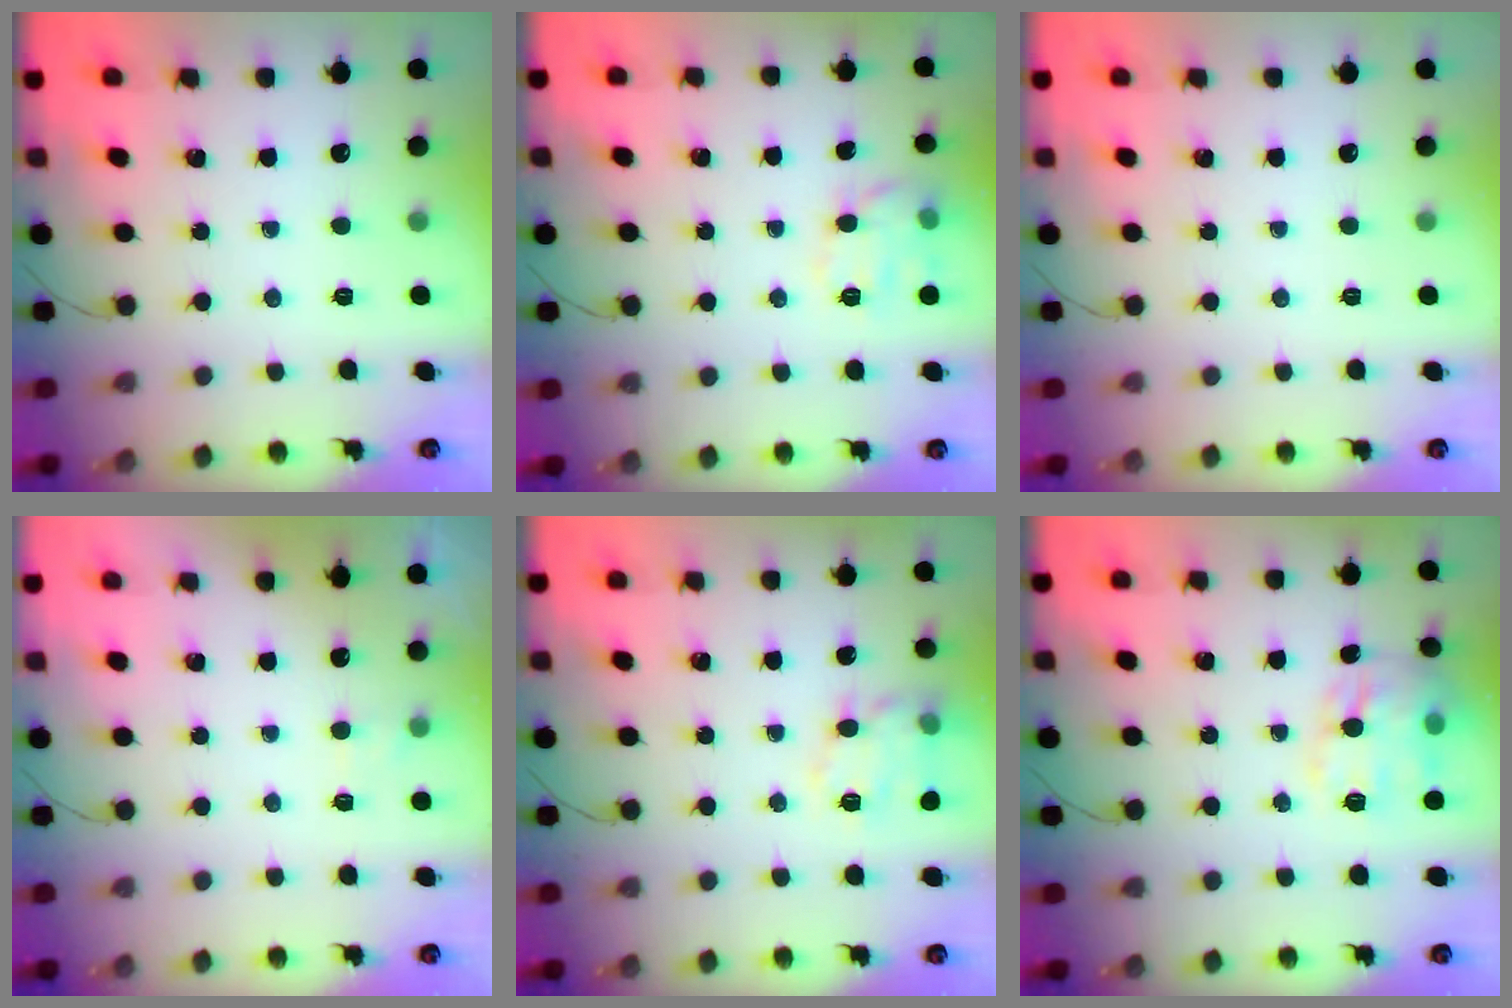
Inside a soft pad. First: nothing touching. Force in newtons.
{"total": 10.8, "press": 10.8, "slide": 0.5}
{"total": 0.0}
{"total": 1.4, "press": 1.0, "slide": 1.0}
{"total": 13.4, "press": 13.4, "slide": 0.4}
{"total": 13.8, "press": 13.7, "slide": 1.2}